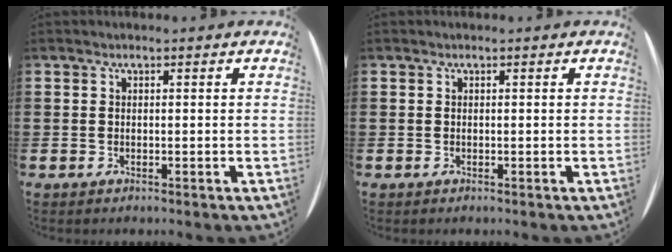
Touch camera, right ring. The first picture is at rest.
{"total": 0.0}